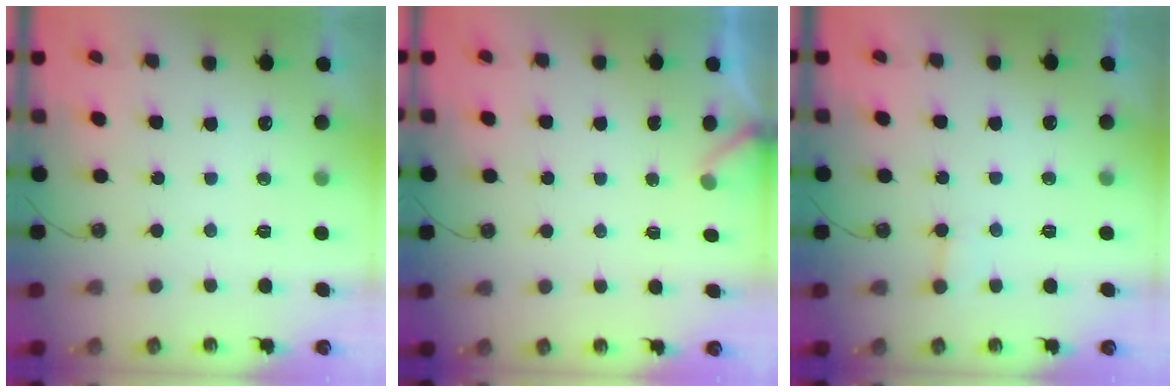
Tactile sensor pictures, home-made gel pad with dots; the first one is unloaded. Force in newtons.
{"total": 1.7, "press": 1.7, "slide": 0.1}
{"total": 5.3, "press": 5.2, "slide": 0.5}